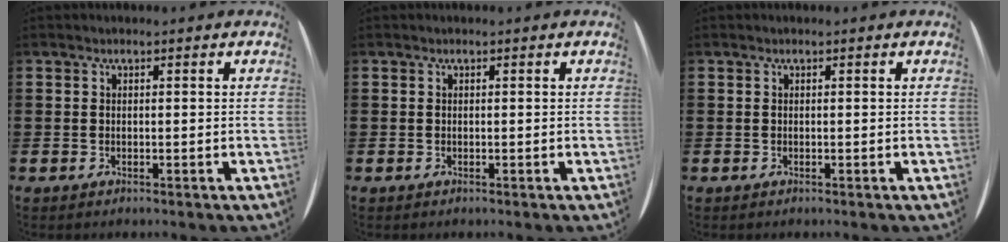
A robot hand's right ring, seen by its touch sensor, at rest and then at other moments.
{"total": 0.0}
{"total": 0.0}